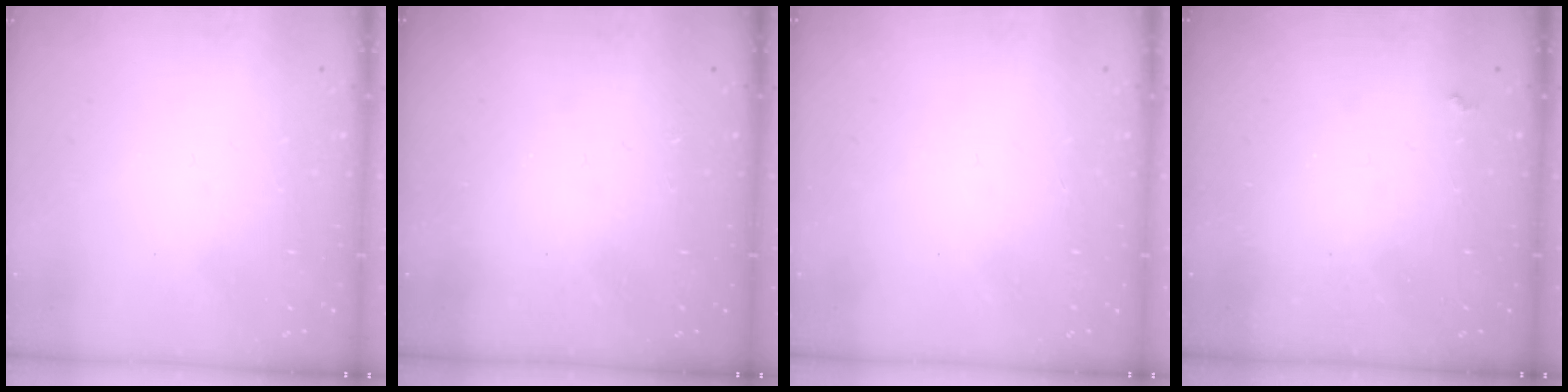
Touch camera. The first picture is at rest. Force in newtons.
{"total": 1.3, "press": 1.2, "slide": 0.2}
{"total": 1.5, "press": 1.3, "slide": 0.9}
{"total": 3.7, "press": 3.6, "slide": 0.7}